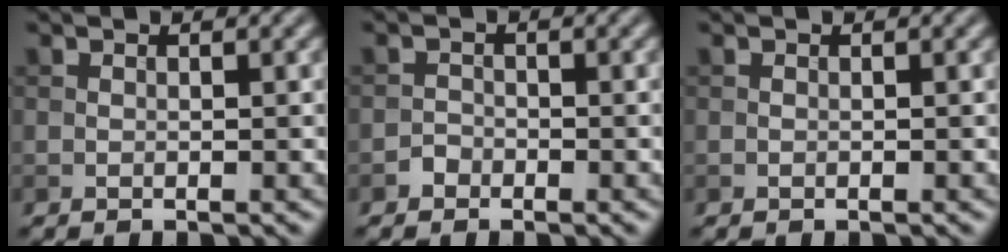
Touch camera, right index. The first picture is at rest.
{"total": 0.9, "force": [-0.6, 0.7, 0.0], "torque": [0.005, 0.003, -0.011]}
{"total": 0.0}